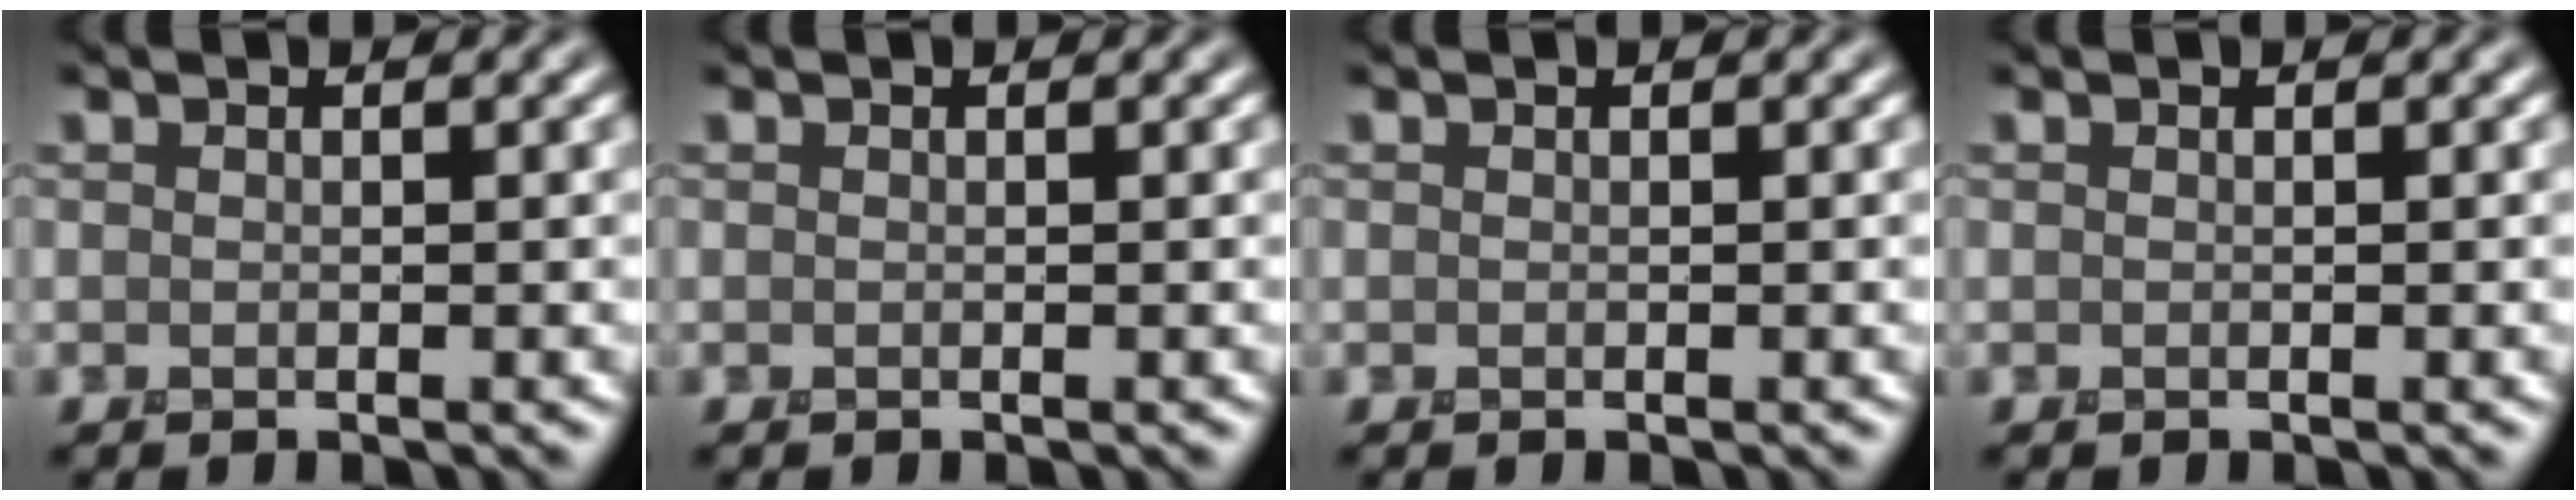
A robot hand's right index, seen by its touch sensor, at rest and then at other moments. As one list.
[{"total": 0.0}, {"total": 0.0}, {"total": 0.0}]